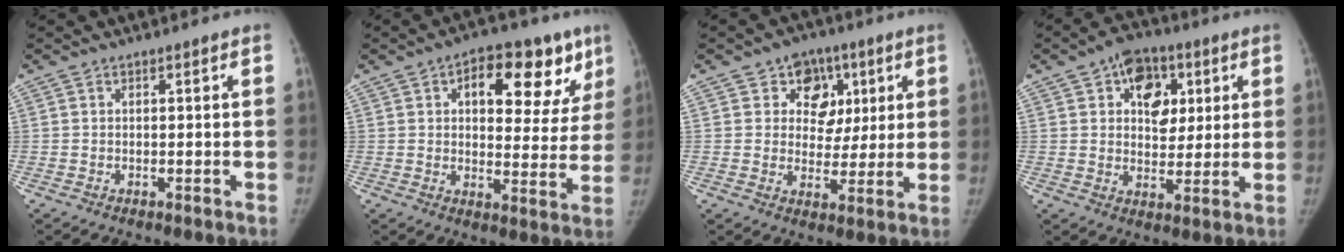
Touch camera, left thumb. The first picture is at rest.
{"total": 17.2, "force": [7.9, 8.9, 12.4], "torque": [-0.107, -0.010, 0.104]}
{"total": 9.7, "force": [3.9, 8.1, 3.7], "torque": [-0.003, -0.007, 0.057]}
{"total": 11.2, "force": [4.1, 7.9, 6.9], "torque": [-0.053, -0.006, 0.060]}